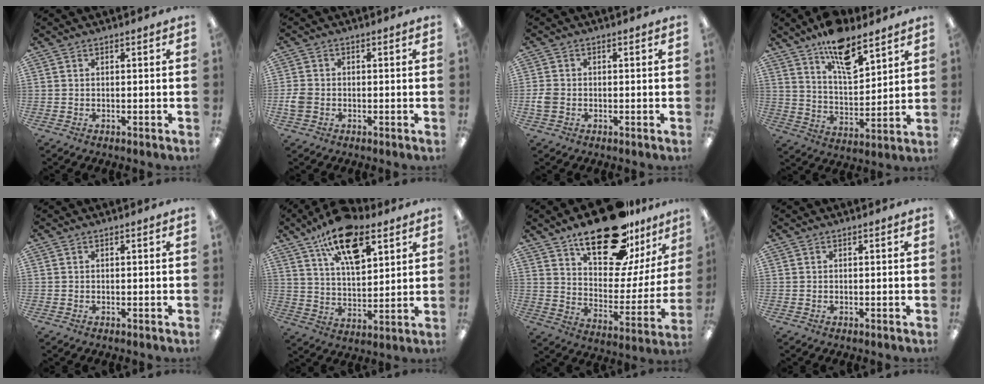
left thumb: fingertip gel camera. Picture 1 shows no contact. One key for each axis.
{"total": 3.5, "fx": -1.0, "fy": 2.8, "fz": 1.9, "tx": -0.036, "ty": 0.007, "tz": -0.019}
{"total": 2.9, "fx": -0.8, "fy": 2.2, "fz": 1.6, "tx": -0.026, "ty": 0.007, "tz": -0.014}
{"total": 13.5, "fx": 9.5, "fy": 5.5, "fz": 7.9, "tx": -0.120, "ty": -0.053, "tz": 0.165}
{"total": 0.0}
{"total": 16.3, "fx": 9.7, "fy": 7.6, "fz": 10.7, "tx": -0.174, "ty": -0.034, "tz": 0.168}
{"total": 25.0, "fx": 17.5, "fy": 10.4, "fz": 14.6, "tx": -0.216, "ty": -0.106, "tz": 0.296}
{"total": 0.0}